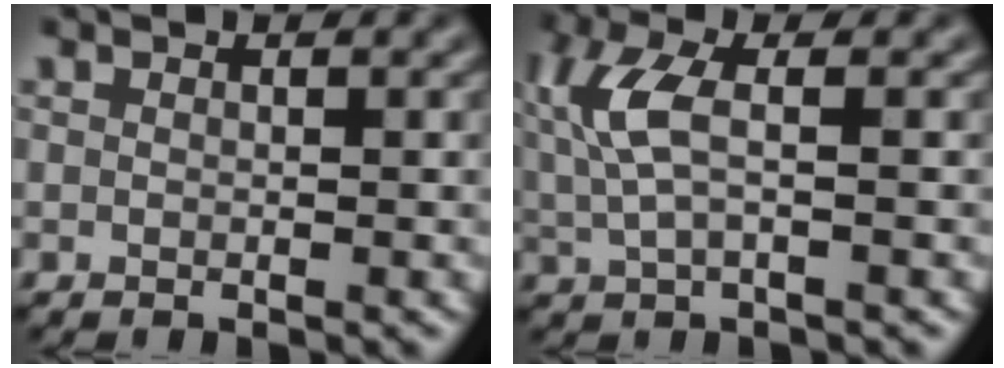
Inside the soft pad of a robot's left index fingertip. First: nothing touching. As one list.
[{"total": 4.5, "force": [0.7, 1.7, 4.1], "torque": [-0.103, 0.007, 0.010]}]